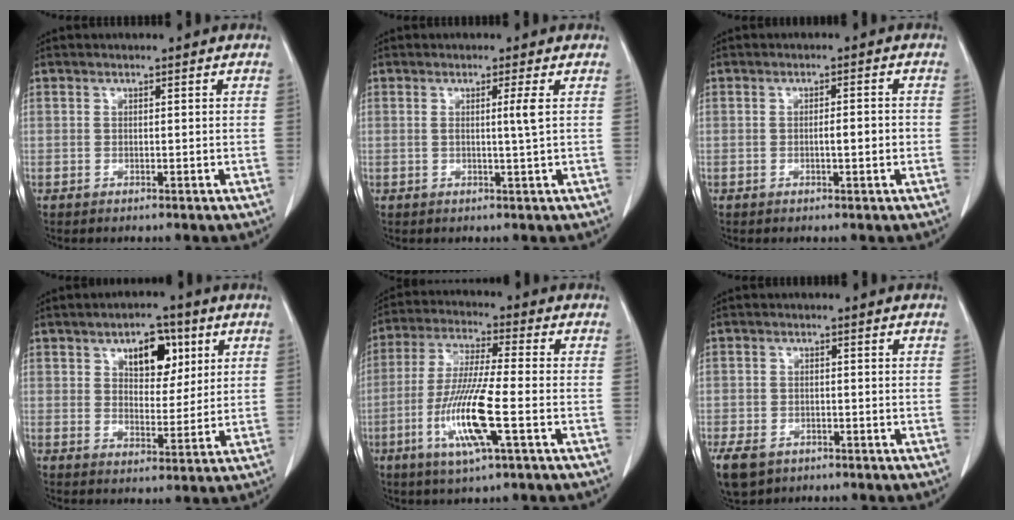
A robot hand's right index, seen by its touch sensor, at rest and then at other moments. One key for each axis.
{"total": 1.9, "fx": 0.4, "fy": -0.7, "fz": 1.7, "tx": -0.030, "ty": -0.005, "tz": 0.008}
{"total": 2.4, "fx": -0.5, "fy": 0.4, "fz": 2.4, "tx": -0.040, "ty": 0.000, "tz": -0.005}
{"total": 7.7, "fx": 3.5, "fy": 4.0, "fz": 5.6, "tx": -0.079, "ty": 0.012, "tz": 0.057}
{"total": 12.3, "fx": -3.8, "fy": 0.4, "fz": 11.6, "tx": -0.239, "ty": -0.015, "tz": -0.076}
{"total": 7.8, "fx": -4.6, "fy": 5.5, "fz": 3.2, "tx": -0.079, "ty": -0.008, "tz": -0.067}